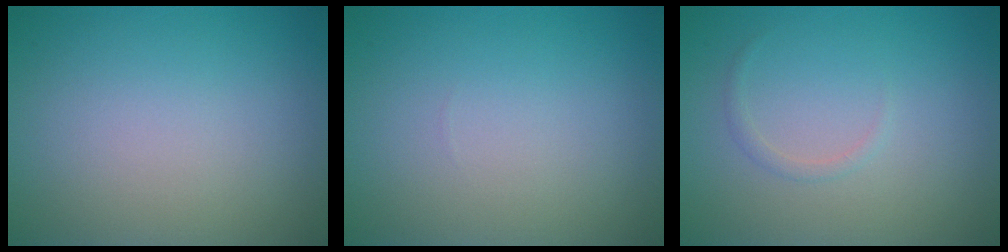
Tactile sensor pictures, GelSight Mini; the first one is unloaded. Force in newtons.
{"total": 0.0}
{"total": 0.7, "press": 0.7, "slide": 0.0}